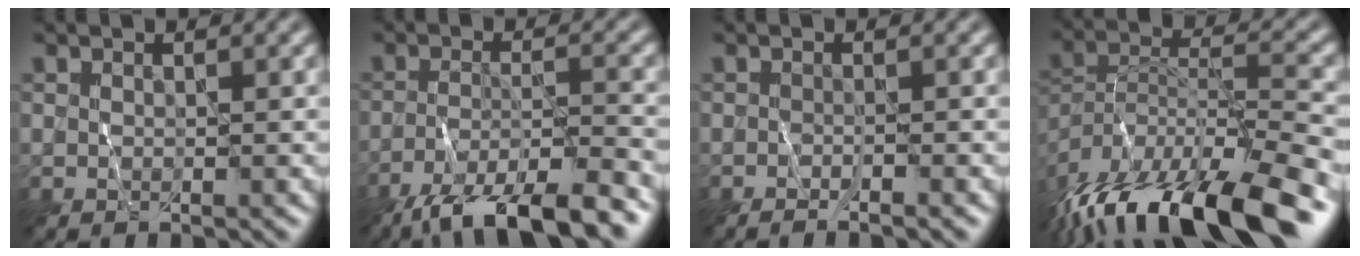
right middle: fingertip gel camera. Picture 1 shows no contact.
{"total": 9.3, "force": [-7.2, 1.8, 5.7], "torque": [-0.092, -0.002, -0.124]}
{"total": 1.0, "force": [-0.8, -0.3, 0.6], "torque": [-0.010, -0.002, -0.015]}
{"total": 15.8, "force": [-11.9, 3.9, 9.7], "torque": [-0.198, -0.001, -0.201]}